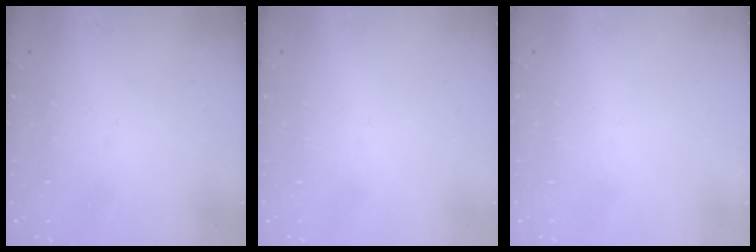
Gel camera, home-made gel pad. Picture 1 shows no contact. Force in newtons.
{"total": 1.8, "press": 1.8, "slide": 0.1}
{"total": 1.8, "press": 1.8, "slide": 0.1}